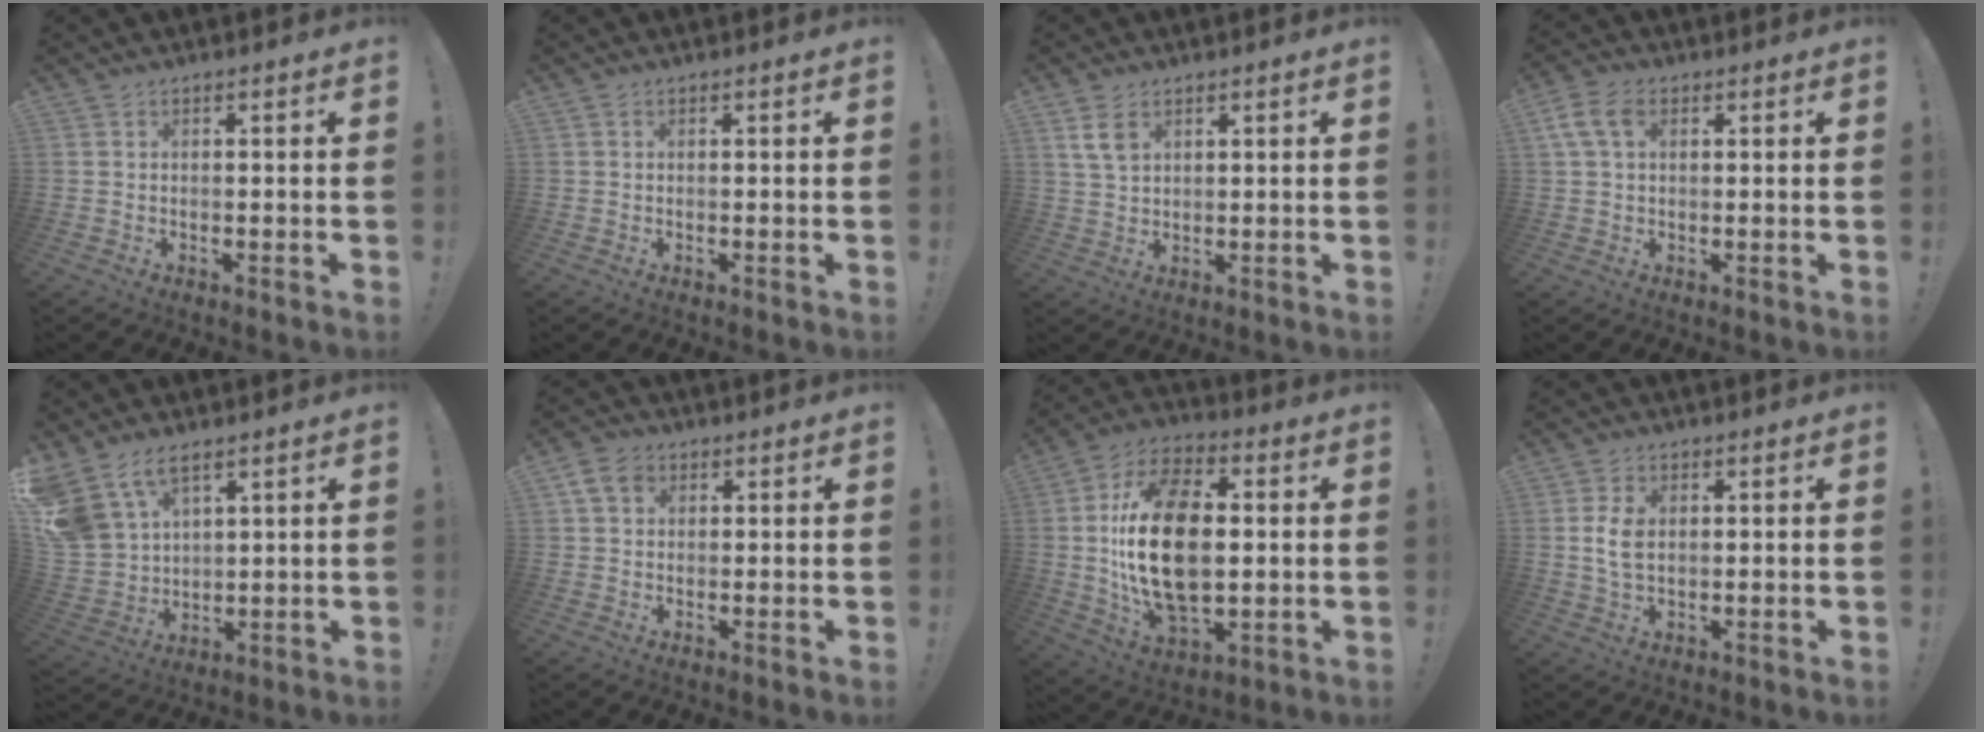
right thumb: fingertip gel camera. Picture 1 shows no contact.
{"total": 0.0}
{"total": 6.2, "force": [3.0, 4.2, 3.5], "torque": [-0.052, -0.009, 0.058]}
{"total": 7.3, "force": [2.5, 4.8, 4.9], "torque": [-0.101, 0.002, 0.048]}
{"total": 12.3, "force": [8.1, 7.5, 5.4], "torque": [-0.125, -0.048, 0.164]}
{"total": 6.3, "force": [2.6, 4.8, 3.1], "torque": [-0.051, 0.002, 0.052]}
{"total": 23.4, "force": [0.5, 13.9, 18.8], "torque": [-0.358, 0.000, 0.009]}
{"total": 6.2, "force": [0.6, 4.2, 4.5], "torque": [-0.087, -0.002, 0.007]}